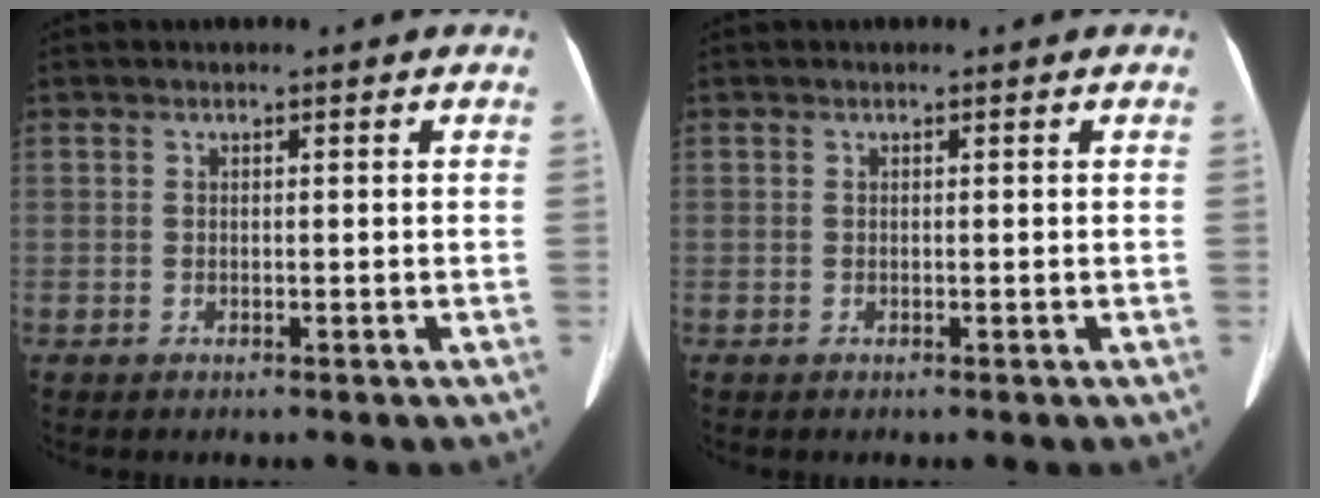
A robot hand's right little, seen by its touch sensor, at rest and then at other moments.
{"total": 0.0}